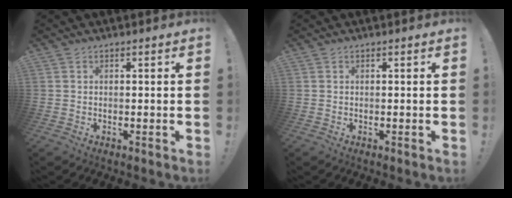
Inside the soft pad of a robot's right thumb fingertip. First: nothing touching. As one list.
[{"total": 0.0}]